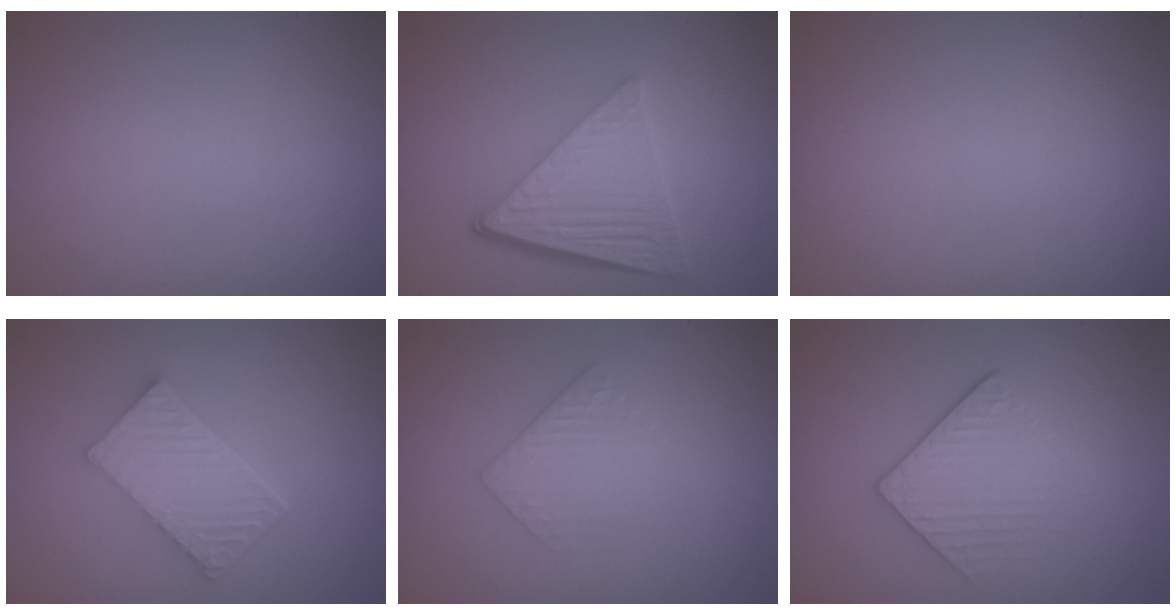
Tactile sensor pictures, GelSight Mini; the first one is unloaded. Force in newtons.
{"total": 6.6, "press": 4.3, "slide": 4.9}
{"total": 0.0}
{"total": 6.1, "press": 4.3, "slide": 4.2}
{"total": 2.2, "press": 2.2, "slide": 0.5}
{"total": 3.1, "press": 2.8, "slide": 1.3}